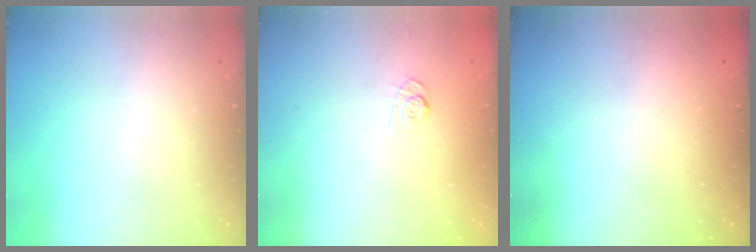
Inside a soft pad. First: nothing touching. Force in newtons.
{"total": 3.5, "press": 3.1, "slide": 1.6}
{"total": 2.3, "press": 2.2, "slide": 0.7}